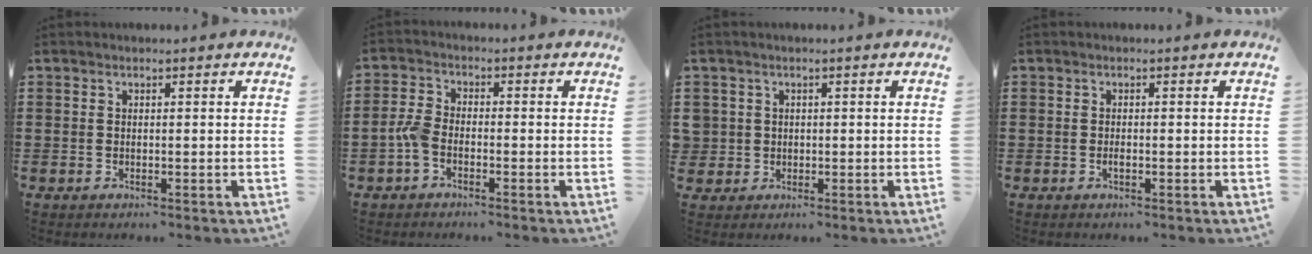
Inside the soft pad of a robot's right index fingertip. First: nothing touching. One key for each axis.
{"total": 3.4, "fx": -1.6, "fy": 1.7, "fz": 2.5, "tx": -0.066, "ty": 0.000, "tz": -0.037}
{"total": 1.9, "fx": 0.1, "fy": 1.9, "fz": 0.1, "tx": -0.012, "ty": 0.009, "tz": -0.001}
{"total": 0.9, "fx": -0.3, "fy": 0.3, "fz": 0.8, "tx": -0.016, "ty": -0.004, "tz": -0.004}